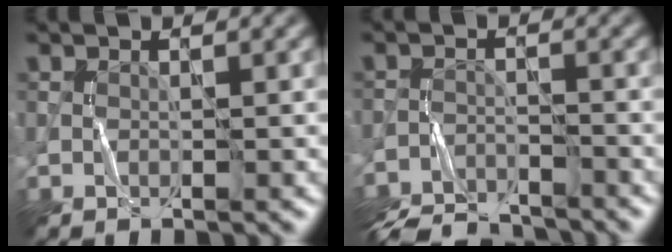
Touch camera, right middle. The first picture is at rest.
{"total": 7.2, "force": [-6.9, 1.4, 1.5], "torque": [-0.026, -0.018, -0.122]}